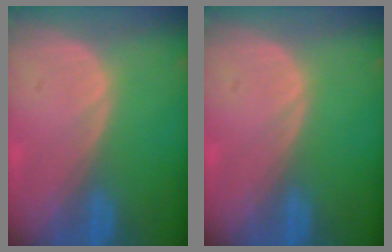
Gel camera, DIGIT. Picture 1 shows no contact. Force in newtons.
{"total": 0.0}